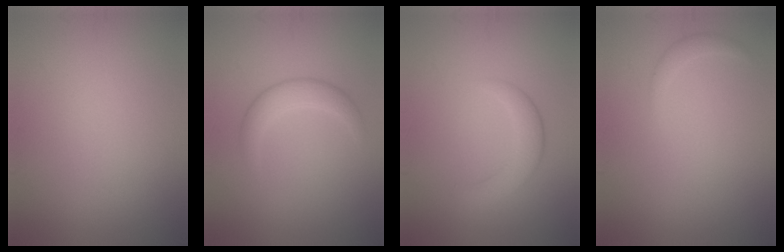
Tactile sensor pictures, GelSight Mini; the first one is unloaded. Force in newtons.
{"total": 2.7, "press": 2.7, "slide": 0.1}
{"total": 2.1, "press": 2.0, "slide": 0.2}
{"total": 1.0, "press": 1.0, "slide": 0.1}